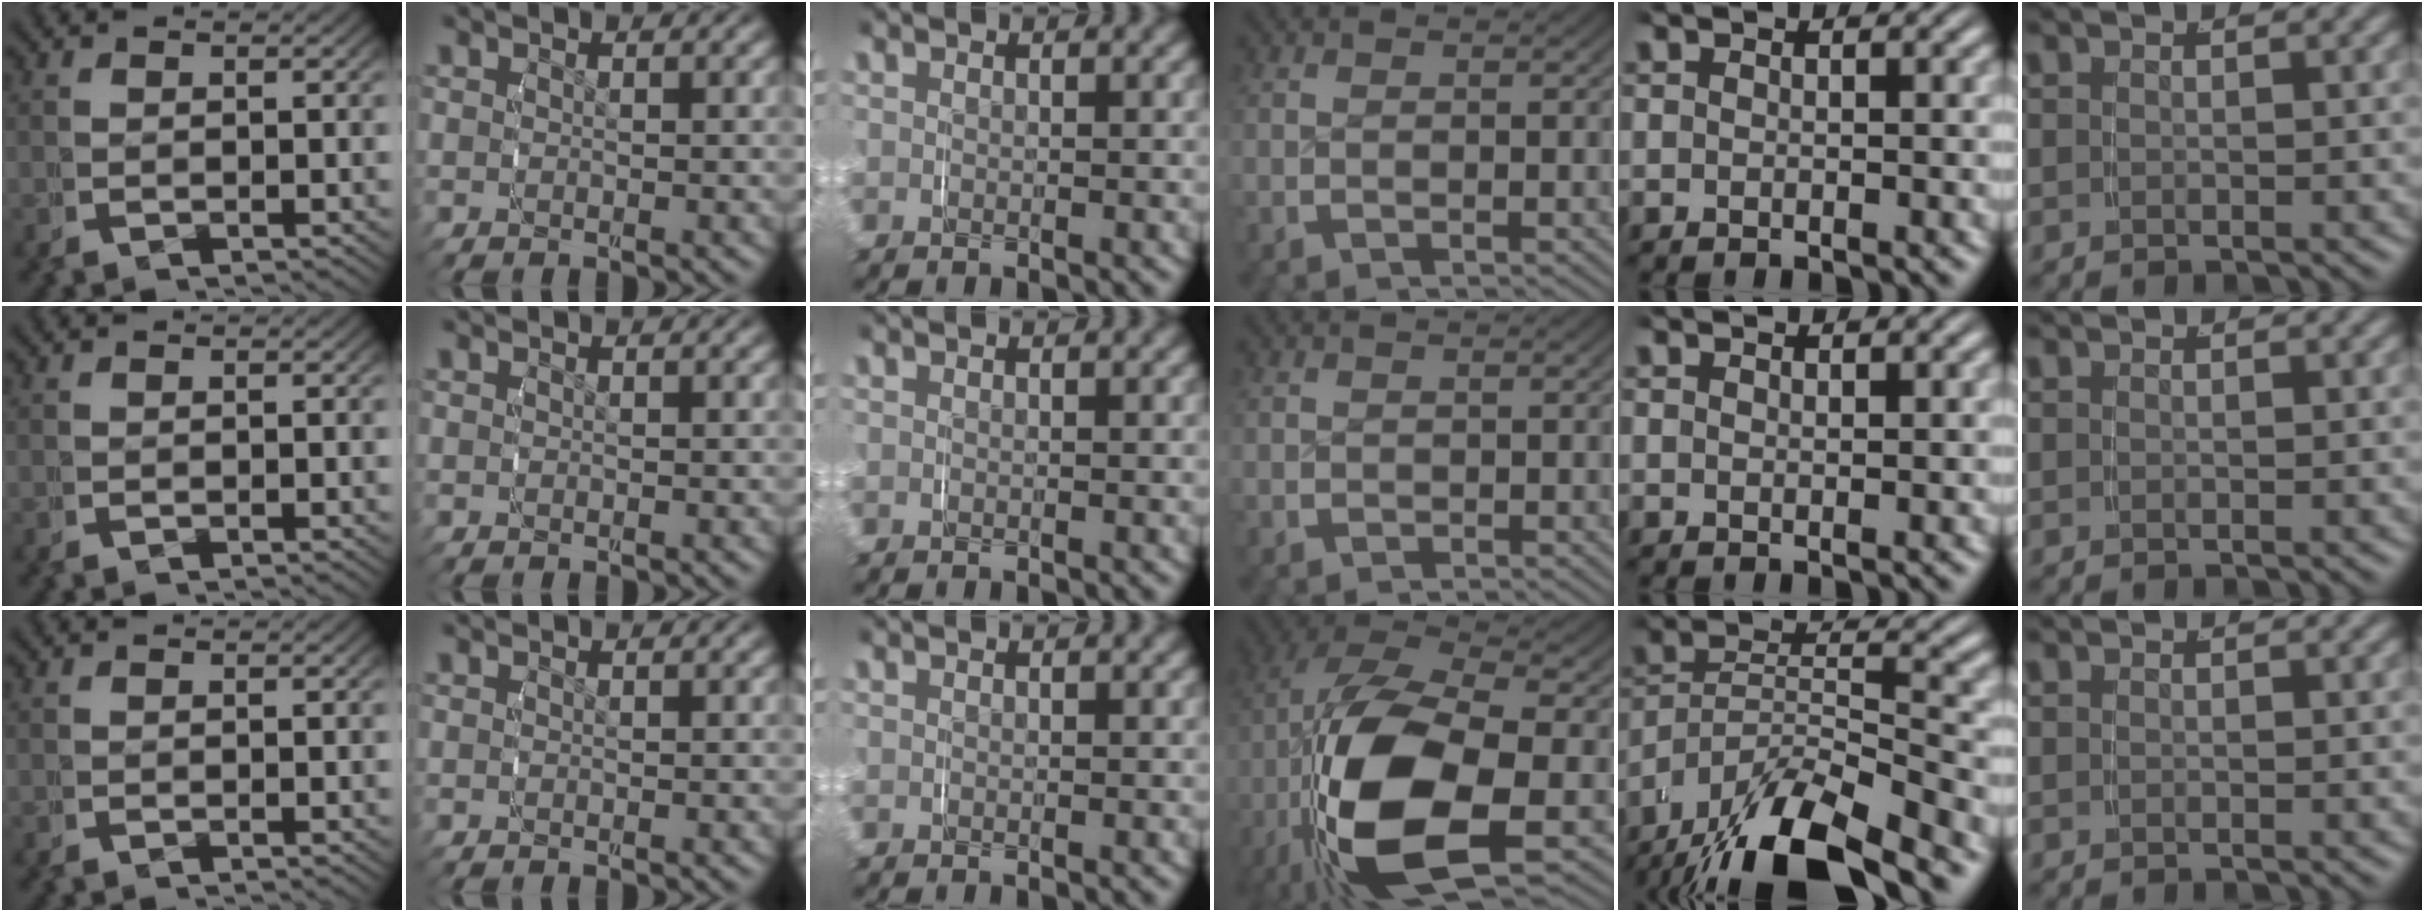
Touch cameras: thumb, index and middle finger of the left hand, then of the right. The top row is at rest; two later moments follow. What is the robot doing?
{"motion": "grasp_and_lifting", "object": "fork"}